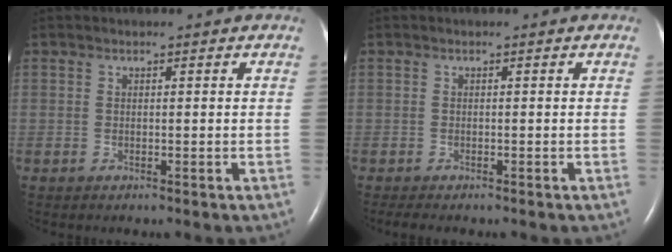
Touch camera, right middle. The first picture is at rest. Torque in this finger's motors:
{"motor_torque": [-0.09, 0.00, 0.01, 0.02]}